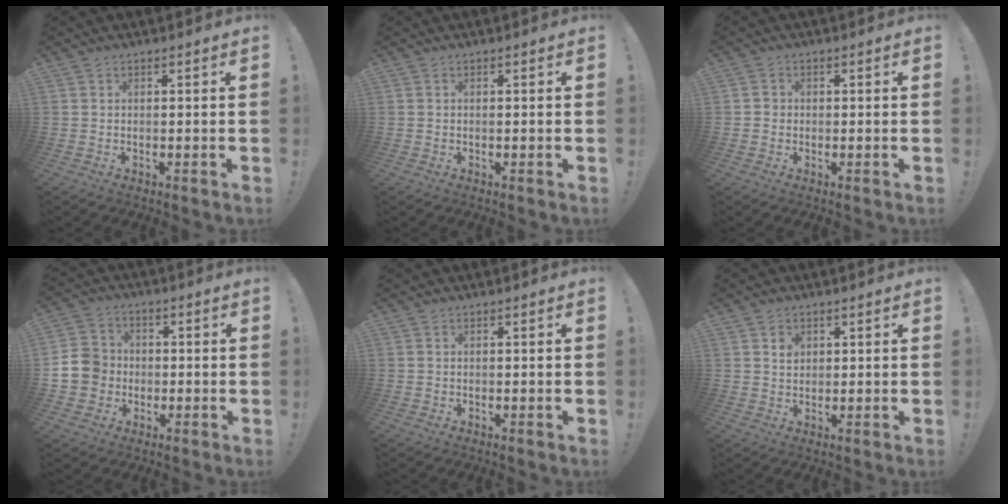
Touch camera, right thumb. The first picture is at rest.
{"total": 0.0}
{"total": 2.0, "force": [-0.4, 1.9, 0.6], "torque": [-0.004, 0.004, -0.009]}
{"total": 9.6, "force": [-1.6, 8.9, 3.2], "torque": [-0.055, 0.025, -0.023]}
{"total": 0.0}
{"total": 2.3, "force": [1.2, 1.9, 0.6], "torque": [0.006, -0.008, 0.017]}